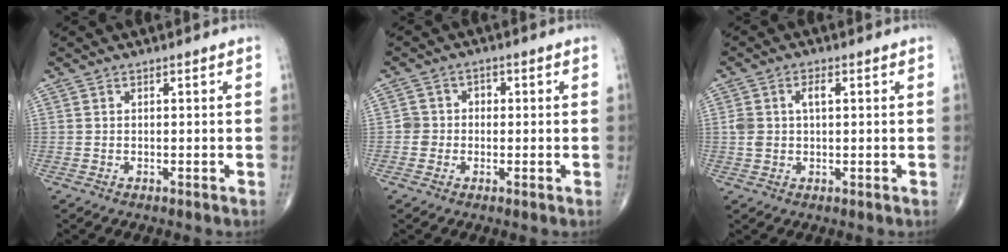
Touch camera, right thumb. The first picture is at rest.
{"total": 3.2, "force": [-0.5, 3.1, 0.6], "torque": [0.018, 0.014, -0.016]}
{"total": 4.2, "force": [0.9, 2.3, 3.4], "torque": [-0.078, 0.011, 0.019]}